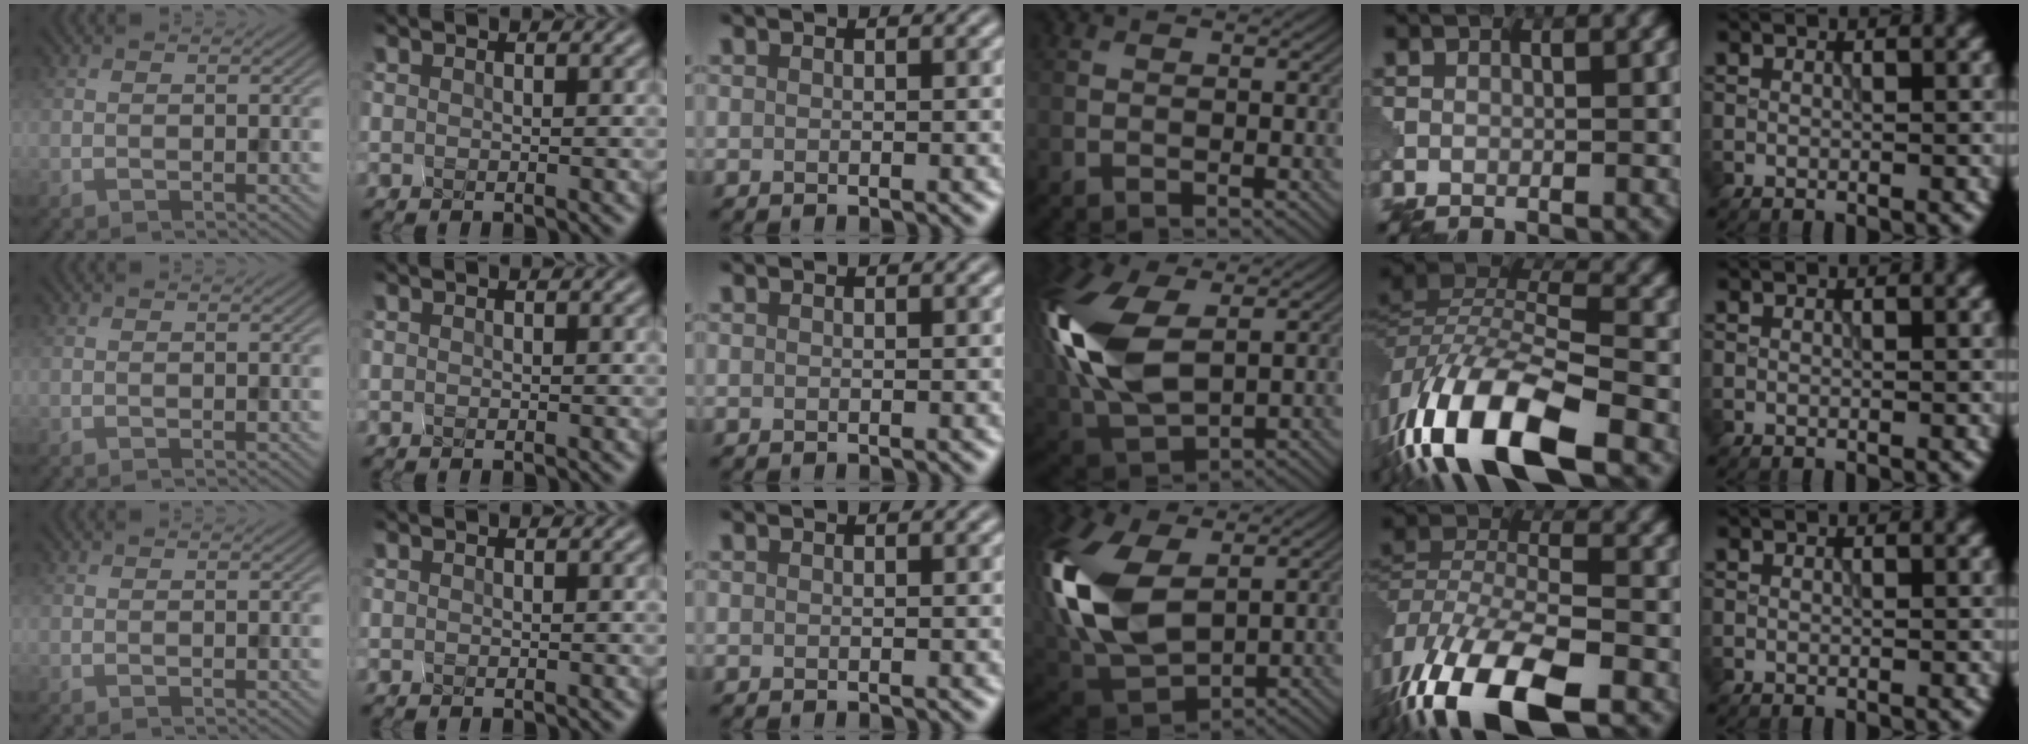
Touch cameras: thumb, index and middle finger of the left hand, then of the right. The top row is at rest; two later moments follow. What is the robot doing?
{"motion": "squeeze", "object": "clothespin"}